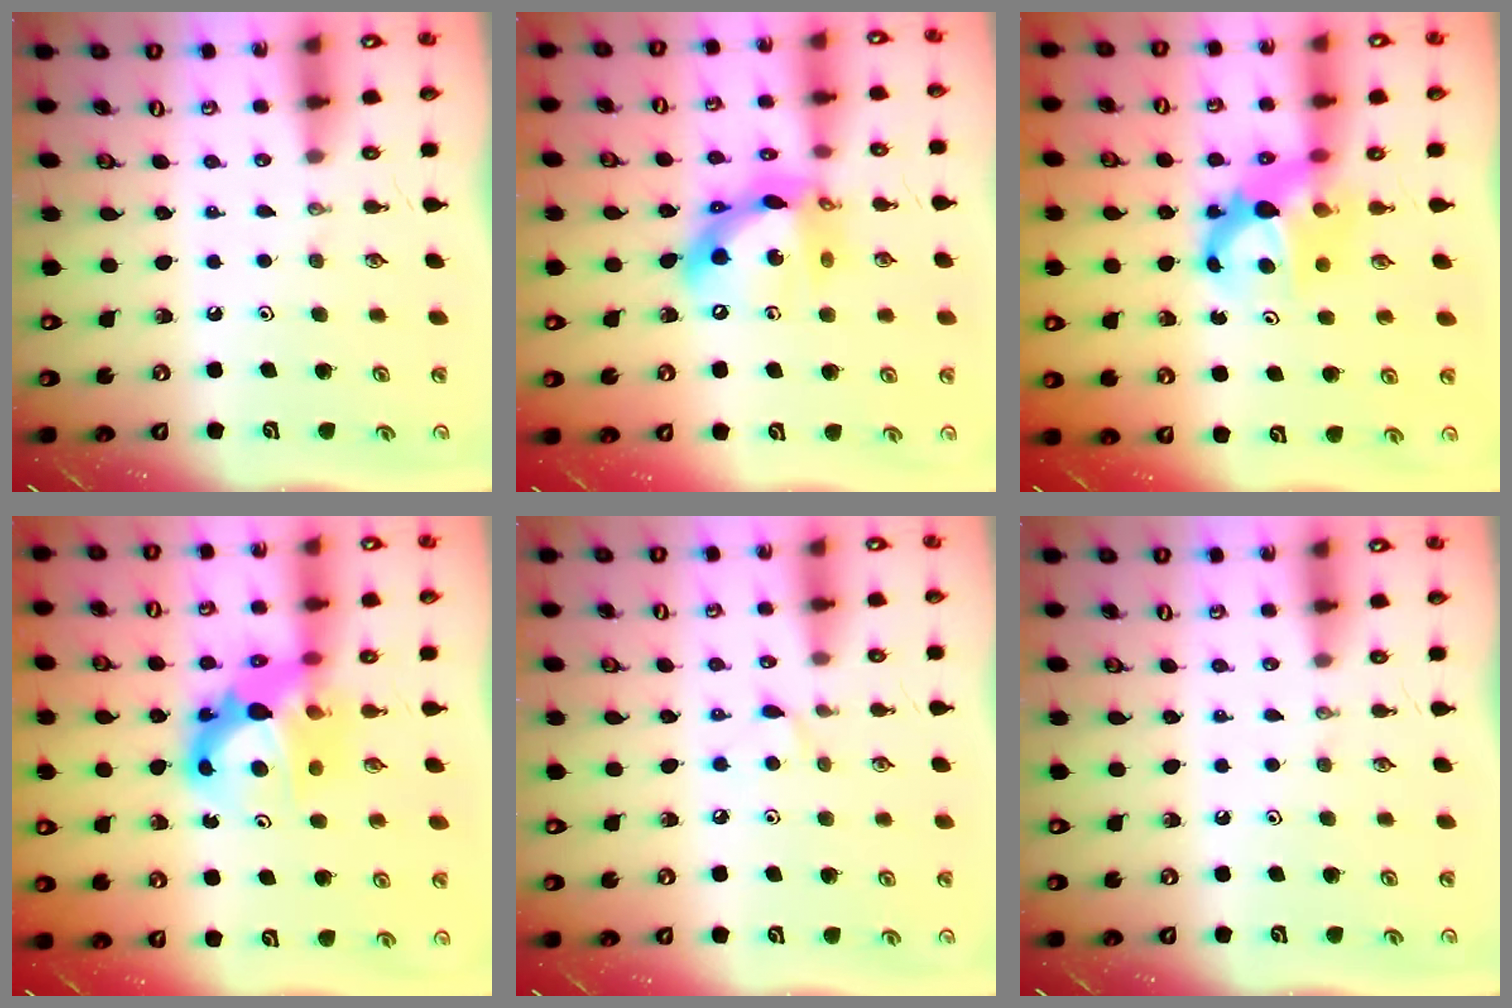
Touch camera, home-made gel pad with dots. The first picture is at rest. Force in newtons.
{"total": 14.4, "press": 14.3, "slide": 1.6}
{"total": 7.1, "press": 7.1, "slide": 0.5}
{"total": 10.9, "press": 10.8, "slide": 0.9}
{"total": 4.0, "press": 4.0, "slide": 0.5}
{"total": 0.0}